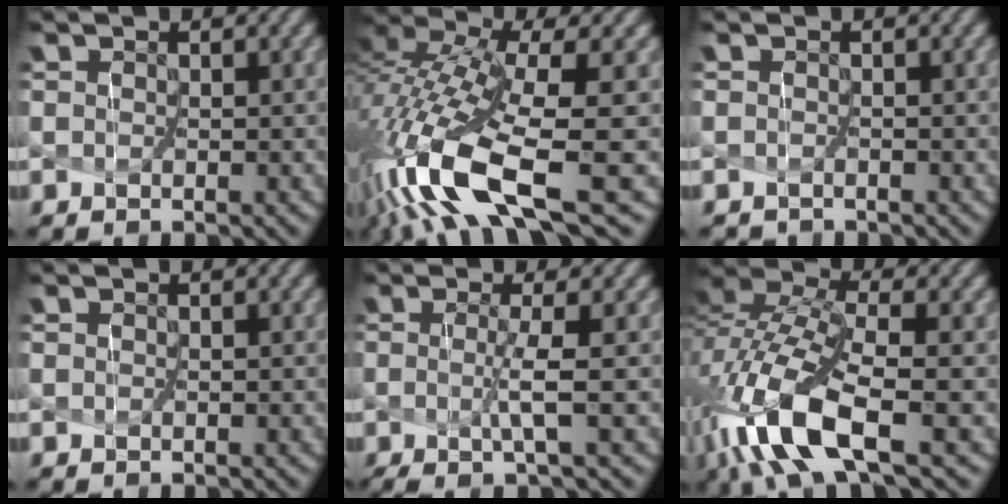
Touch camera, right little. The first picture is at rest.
{"total": 12.5, "force": [-4.6, 3.9, 10.9], "torque": [-0.247, -0.004, -0.067]}
{"total": 1.1, "force": [-0.9, -0.2, -0.6], "torque": [0.007, -0.004, -0.011]}
{"total": 0.0}
{"total": 3.0, "force": [-1.0, -0.6, 2.8], "torque": [-0.065, -0.013, -0.008]}
{"total": 9.6, "force": [-4.7, 3.0, 7.8], "torque": [-0.170, -0.004, -0.086]}